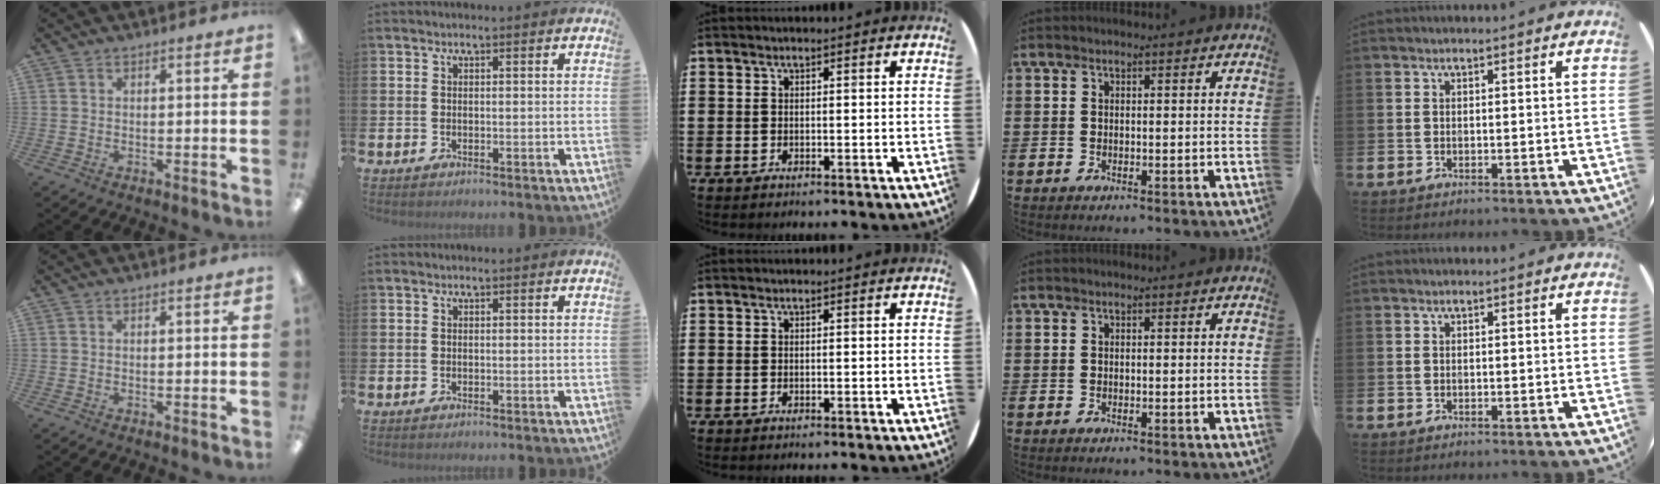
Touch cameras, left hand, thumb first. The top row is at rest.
{}